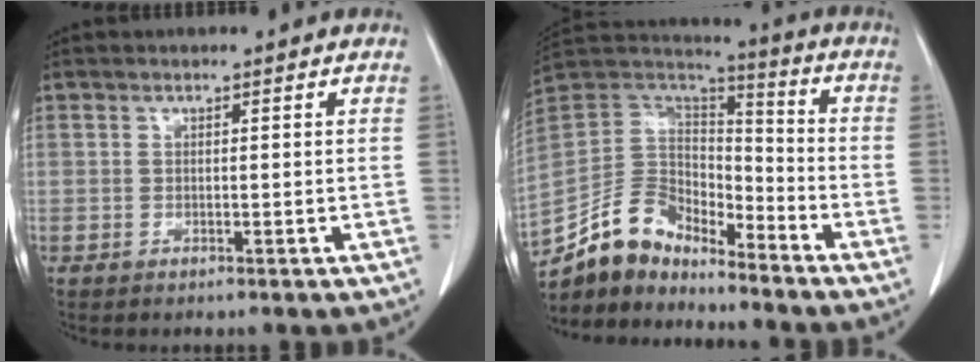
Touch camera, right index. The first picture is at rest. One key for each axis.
{"total": 12.8, "fx": -11.1, "fy": 5.1, "fz": 3.7, "tx": -0.075, "ty": 0.047, "tz": -0.214}